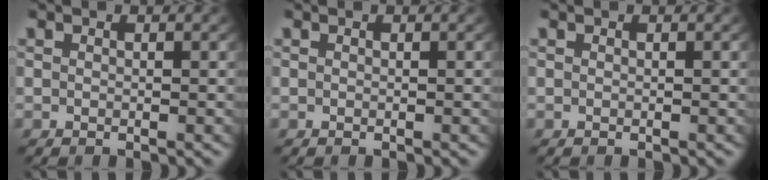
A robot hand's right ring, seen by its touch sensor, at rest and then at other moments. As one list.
[{"total": 0.0}, {"total": 0.0}]